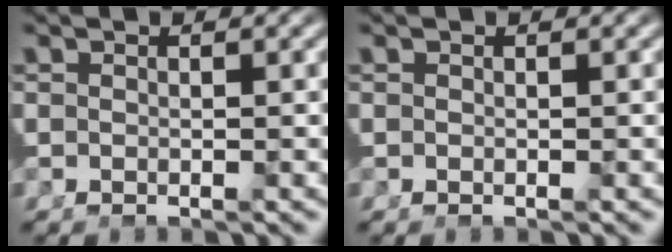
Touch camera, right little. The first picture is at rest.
{"total": 0.0}